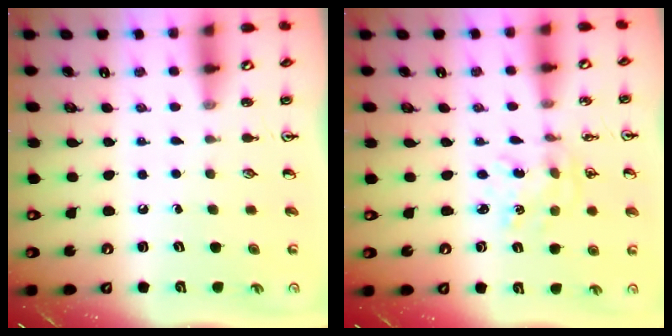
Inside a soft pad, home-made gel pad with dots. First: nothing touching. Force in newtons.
{"total": 1.7, "press": 1.7, "slide": 0.1}